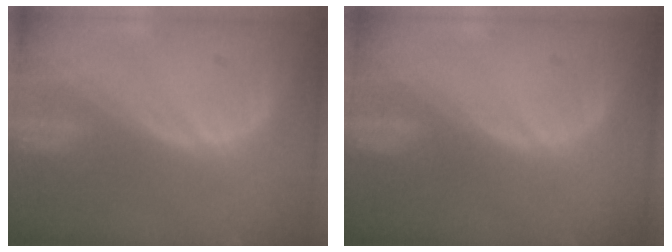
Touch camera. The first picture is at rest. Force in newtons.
{"total": 0.0}